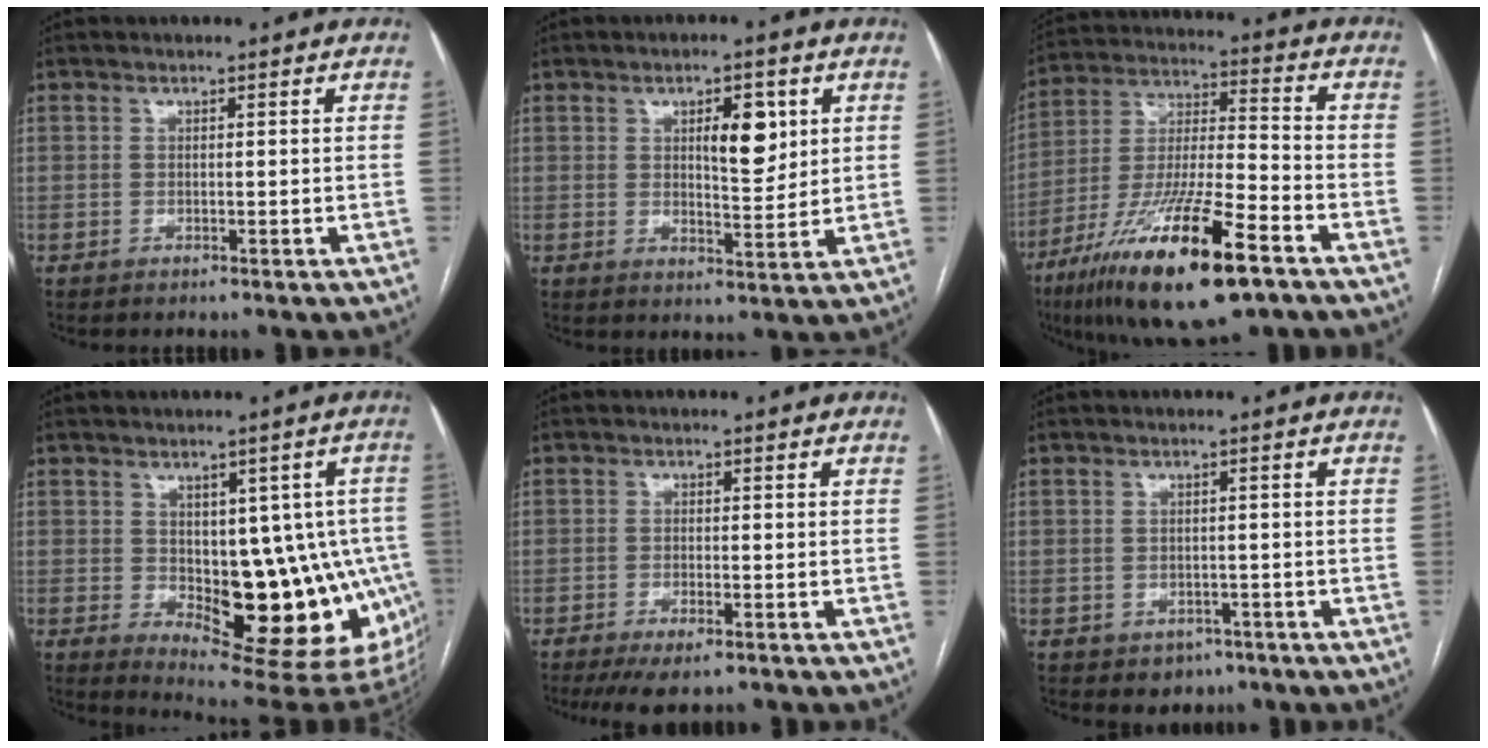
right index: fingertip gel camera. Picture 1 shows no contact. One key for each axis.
{"total": 6.5, "fx": 2.3, "fy": 2.3, "fz": 5.6, "tx": -0.086, "ty": -0.002, "tz": 0.039}
{"total": 21.0, "fx": -11.9, "fy": 3.1, "fz": 17.1, "tx": -0.326, "ty": -0.039, "tz": -0.207}
{"total": 17.9, "fx": -2.9, "fy": 8.1, "fz": 15.7, "tx": -0.132, "ty": 0.016, "tz": -0.011}
{"total": 4.9, "fx": -3.2, "fy": 1.2, "fz": 3.4, "tx": -0.060, "ty": -0.011, "tz": -0.048}
{"total": 3.0, "fx": -1.5, "fy": 2.4, "fz": 0.9, "tx": -0.006, "ty": 0.006, "tz": -0.010}